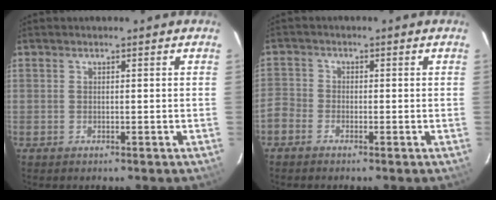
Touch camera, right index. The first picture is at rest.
{"total": 4.4, "force": [-2.4, 3.5, 1.0], "torque": [-0.032, 0.010, -0.061]}